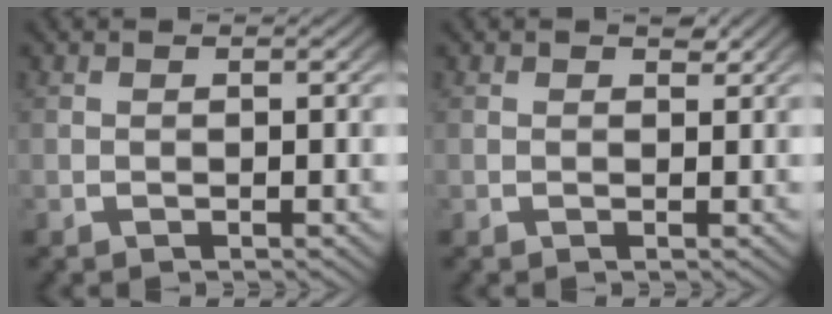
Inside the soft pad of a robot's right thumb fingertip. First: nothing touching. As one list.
[{"total": 0.9, "force": [0.7, 0.3, 0.3], "torque": [0.003, -0.001, 0.012]}]